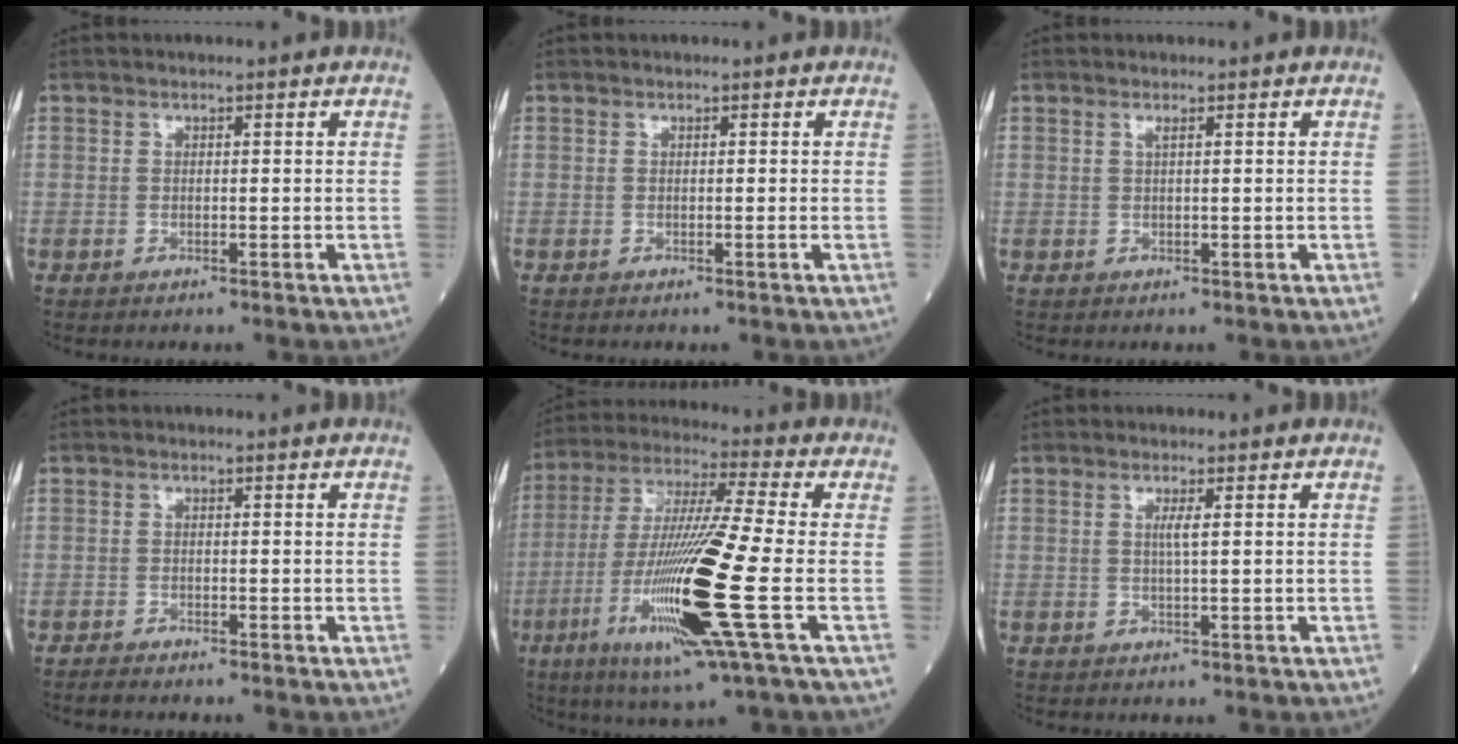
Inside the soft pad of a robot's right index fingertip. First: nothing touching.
{"total": 0.0}
{"total": 0.7, "force": [0.3, -0.1, 0.6], "torque": [-0.016, 0.000, 0.007]}
{"total": 1.6, "force": [-1.5, 0.2, 0.5], "torque": [-0.015, -0.003, -0.025]}
{"total": 18.7, "force": [-5.5, -0.7, 17.9], "torque": [-0.377, -0.030, -0.113]}
{"total": 1.5, "force": [0.3, -0.2, 1.4], "torque": [-0.031, 0.000, 0.004]}